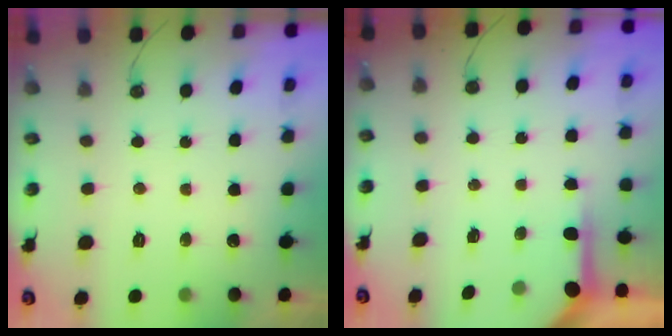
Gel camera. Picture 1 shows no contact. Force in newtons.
{"total": 3.9, "press": 3.9, "slide": 0.3}